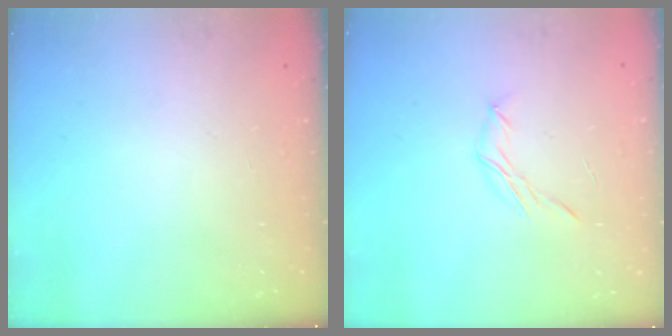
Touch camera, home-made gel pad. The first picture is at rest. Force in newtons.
{"total": 5.4, "press": 5.4, "slide": 0.8}